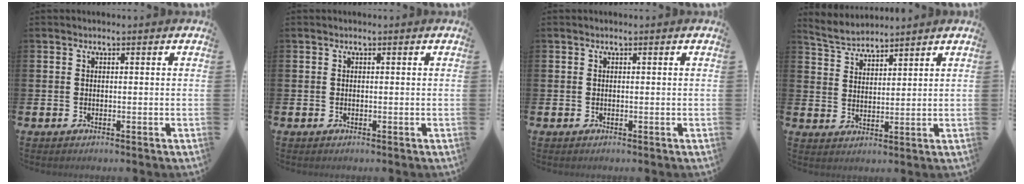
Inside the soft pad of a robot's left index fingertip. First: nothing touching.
{"total": 0.0}
{"total": 0.0}
{"total": 4.0, "force": [4.0, 0.3, -0.1], "torque": [-0.020, -0.019, 0.074]}